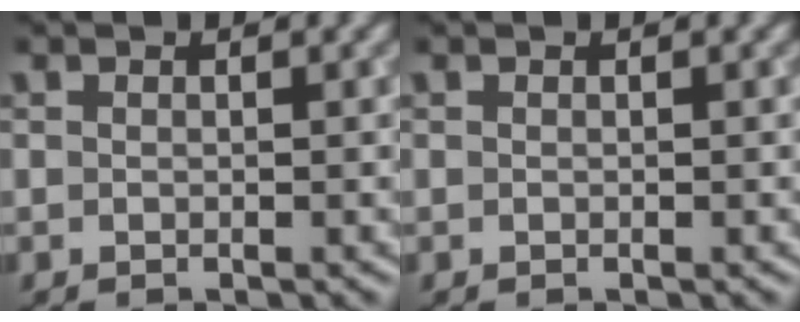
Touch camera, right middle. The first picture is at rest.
{"total": 0.0}